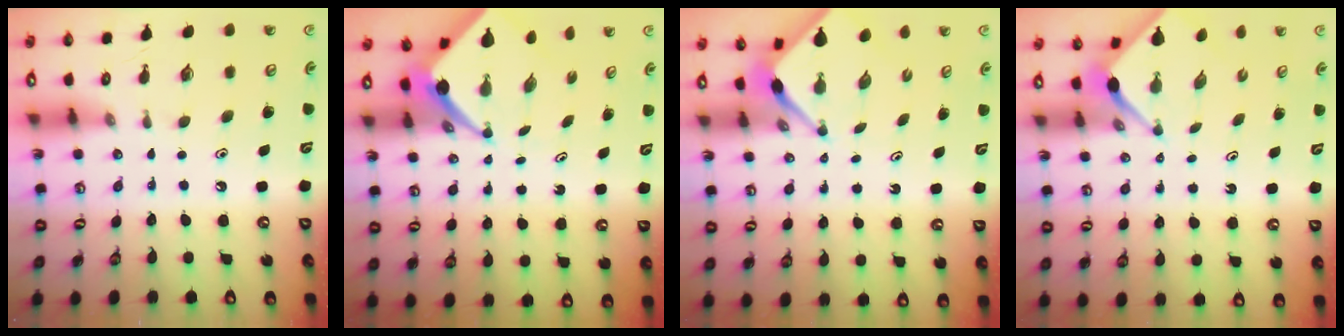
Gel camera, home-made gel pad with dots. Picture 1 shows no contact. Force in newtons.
{"total": 4.5, "press": 4.4, "slide": 0.4}
{"total": 3.2, "press": 3.2, "slide": 0.3}
{"total": 2.6, "press": 2.6, "slide": 0.2}